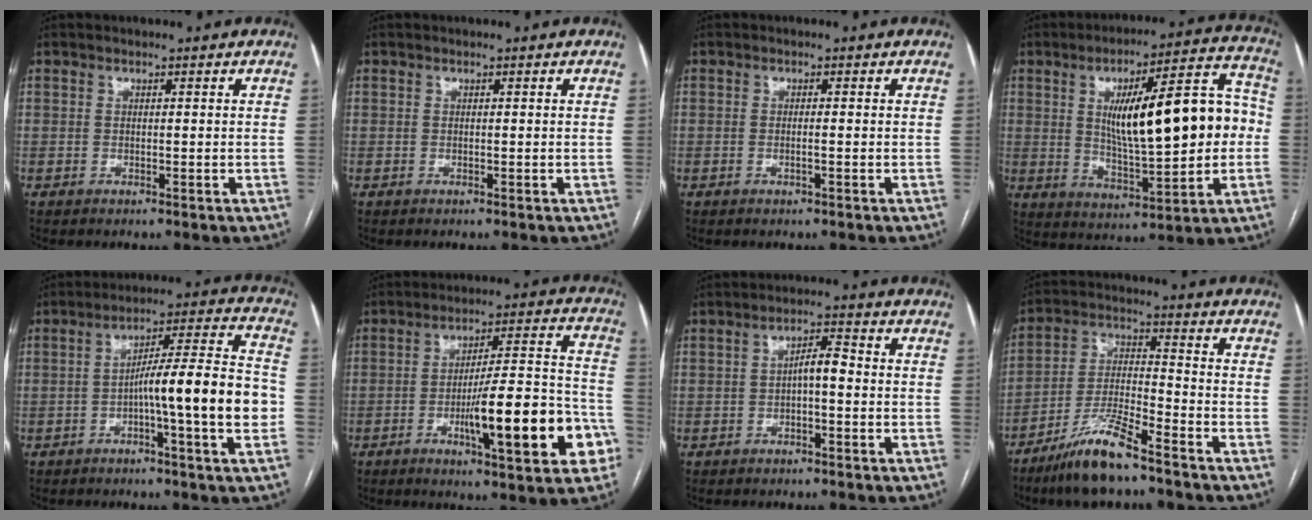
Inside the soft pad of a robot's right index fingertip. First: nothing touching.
{"total": 0.0}
{"total": 0.8, "force": [-0.2, 0.0, 0.8], "torque": [-0.017, 0.000, -0.003]}
{"total": 19.6, "force": [1.5, 4.7, 19.0], "torque": [-0.288, 0.034, 0.030]}
{"total": 13.8, "force": [-3.0, 0.1, 13.4], "torque": [-0.211, 0.018, -0.049]}
{"total": 17.4, "force": [-6.3, 2.8, 16.0], "torque": [-0.216, 0.018, -0.085]}
{"total": 3.5, "force": [-0.4, 1.1, 3.3], "torque": [-0.056, 0.015, -0.007]}
{"total": 10.5, "force": [-7.8, 1.3, 6.9], "torque": [-0.142, -0.018, -0.150]}